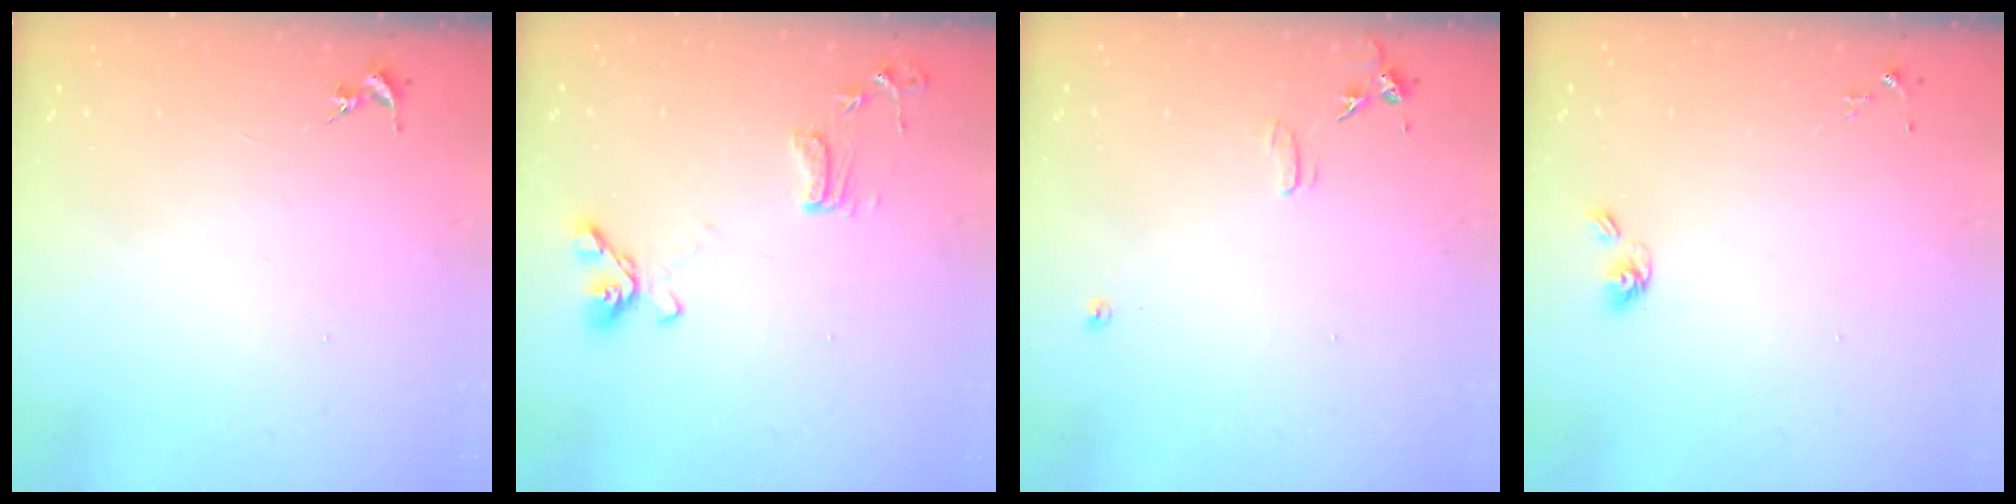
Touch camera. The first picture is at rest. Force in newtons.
{"total": 11.2, "press": 11.0, "slide": 2.0}
{"total": 7.0, "press": 7.0, "slide": 0.6}
{"total": 5.6, "press": 5.1, "slide": 2.3}